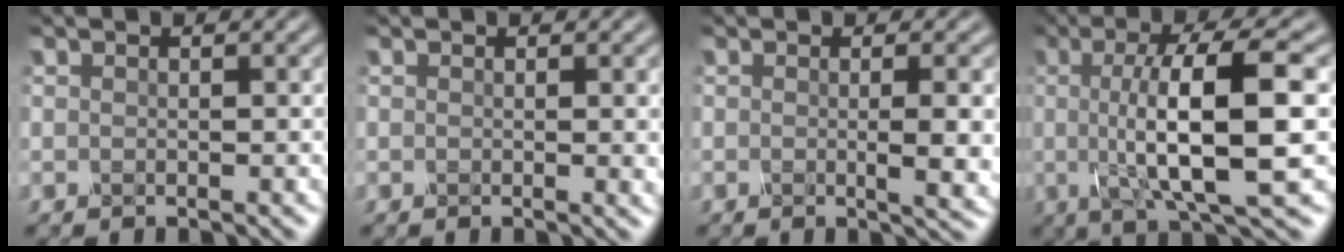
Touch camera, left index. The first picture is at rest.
{"total": 1.3, "force": [0.2, 0.4, 1.2], "torque": [-0.008, 0.001, 0.002]}
{"total": 4.3, "force": [-0.2, 1.1, 4.1], "torque": [-0.050, 0.000, -0.001]}
{"total": 10.9, "force": [0.0, 2.8, 10.5], "torque": [-0.146, 0.006, 0.001]}